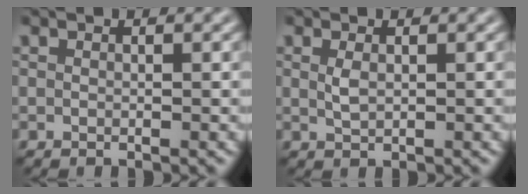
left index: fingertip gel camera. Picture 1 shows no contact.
{"total": 1.1, "force": [0.4, 0.5, 0.9], "torque": [-0.025, -0.001, 0.011]}